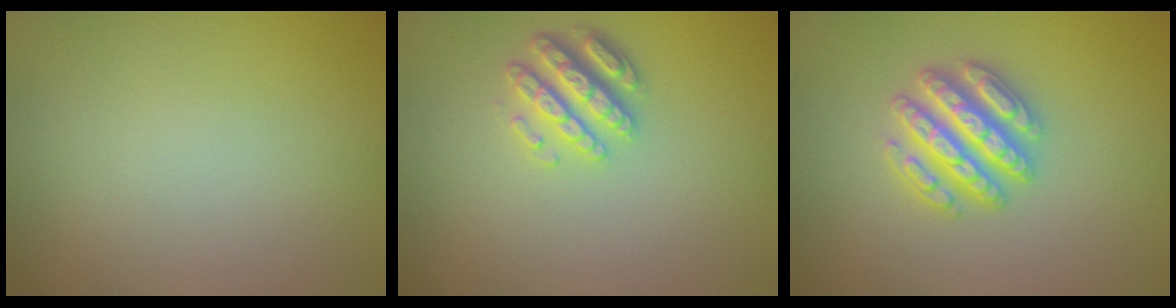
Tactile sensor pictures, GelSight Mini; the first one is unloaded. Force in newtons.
{"total": 2.9, "press": 2.8, "slide": 1.1}
{"total": 4.5, "press": 4.4, "slide": 0.8}